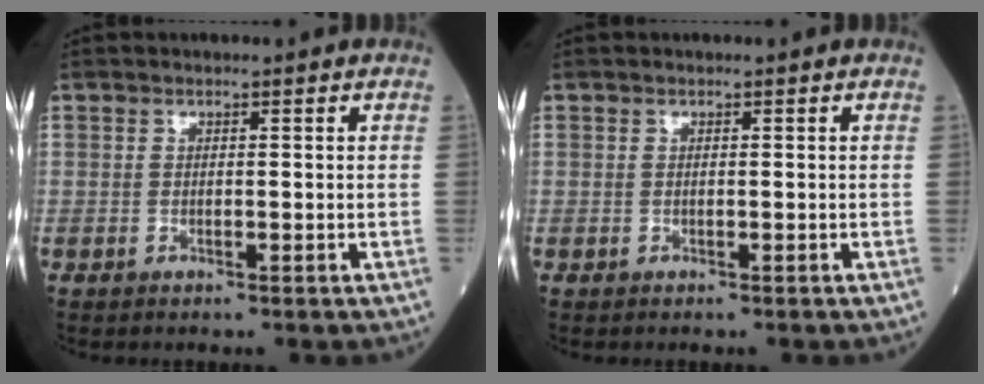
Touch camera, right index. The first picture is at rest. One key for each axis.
{"total": 0.0}